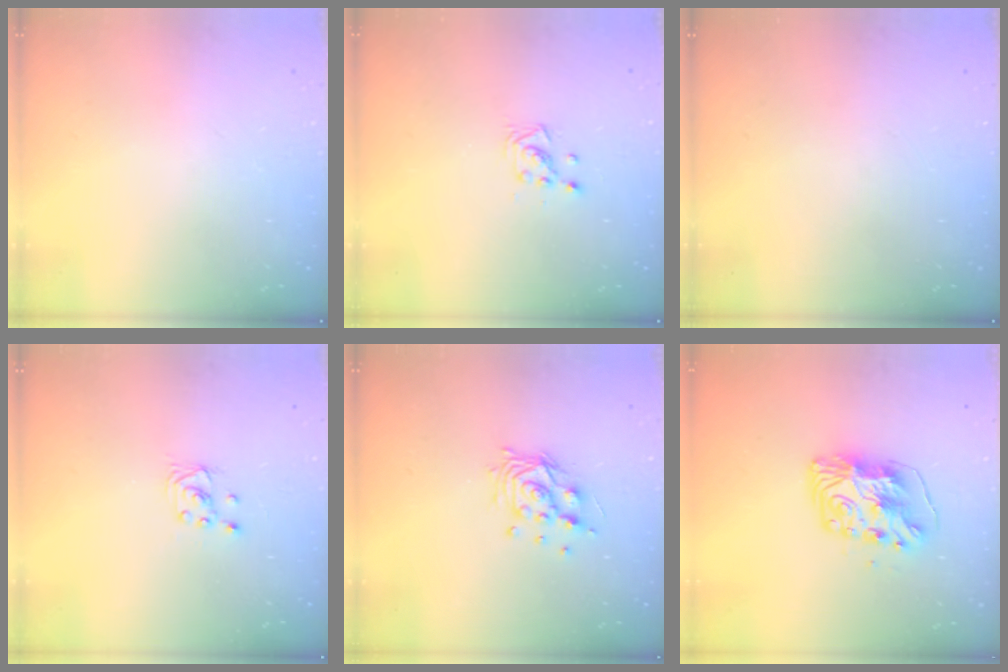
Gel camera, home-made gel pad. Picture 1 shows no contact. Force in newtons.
{"total": 3.4, "press": 3.4, "slide": 0.3}
{"total": 0.0}
{"total": 1.7, "press": 1.6, "slide": 0.1}
{"total": 10.5, "press": 10.5, "slide": 0.6}
{"total": 9.2, "press": 9.1, "slide": 1.1}